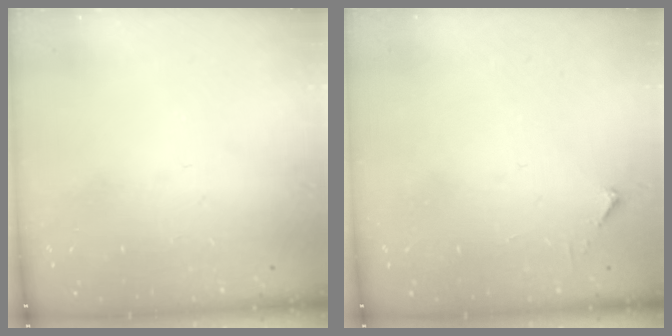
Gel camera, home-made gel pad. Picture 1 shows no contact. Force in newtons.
{"total": 2.5, "press": 2.5, "slide": 0.3}